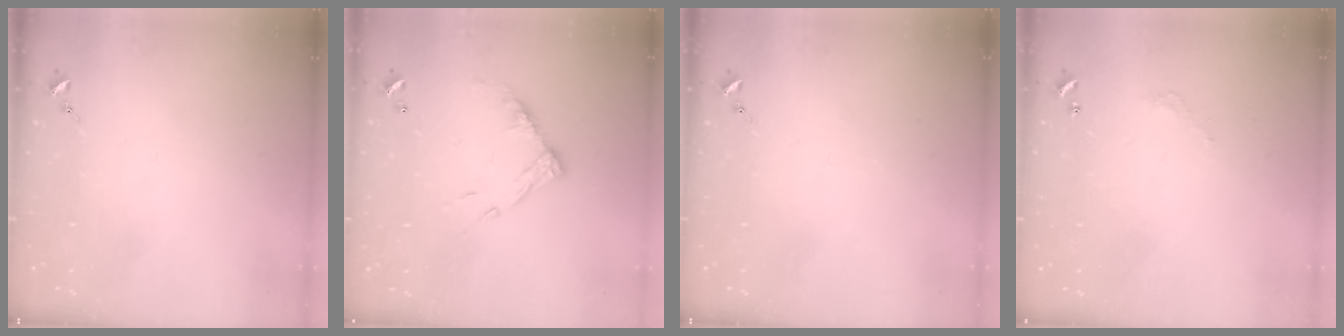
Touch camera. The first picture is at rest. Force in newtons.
{"total": 10.9, "press": 10.9, "slide": 0.8}
{"total": 0.0}
{"total": 2.7, "press": 2.7, "slide": 0.2}